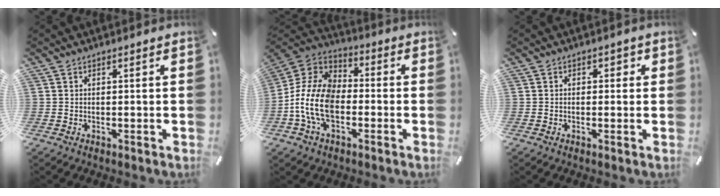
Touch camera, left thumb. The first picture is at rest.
{"total": 13.9, "force": [-4.1, 9.1, 9.6], "torque": [-0.225, 0.009, -0.079]}
{"total": 1.4, "force": [-0.3, 1.1, 0.8], "torque": [-0.008, 0.003, -0.009]}